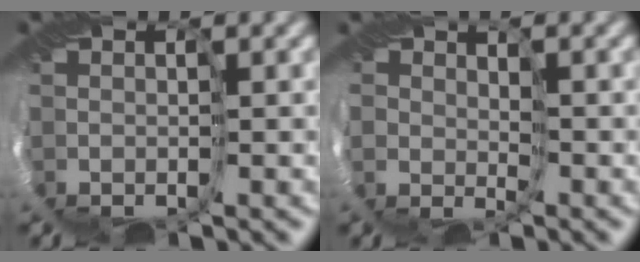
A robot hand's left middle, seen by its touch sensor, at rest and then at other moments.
{"total": 1.5, "force": [1.0, 0.2, -1.1], "torque": [0.010, -0.002, 0.024]}